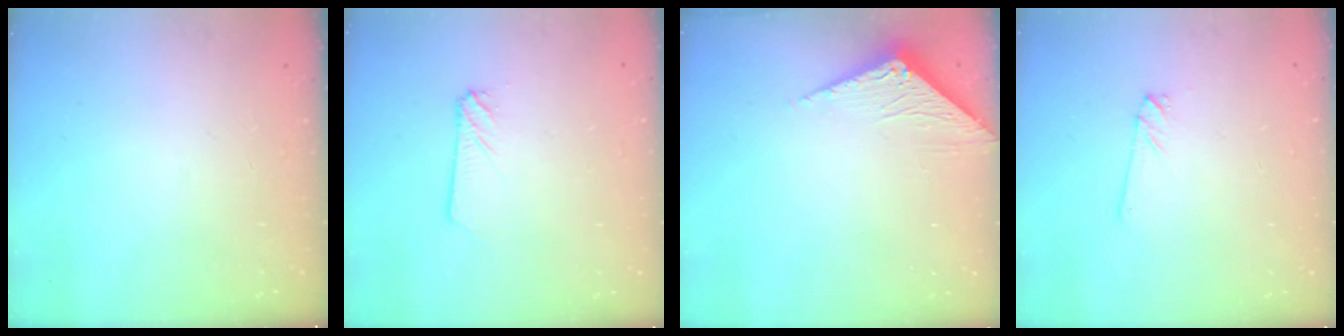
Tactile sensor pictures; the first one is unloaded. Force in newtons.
{"total": 2.7, "press": 2.7, "slide": 0.2}
{"total": 3.4, "press": 3.4, "slide": 0.2}
{"total": 1.2, "press": 1.2, "slide": 0.1}